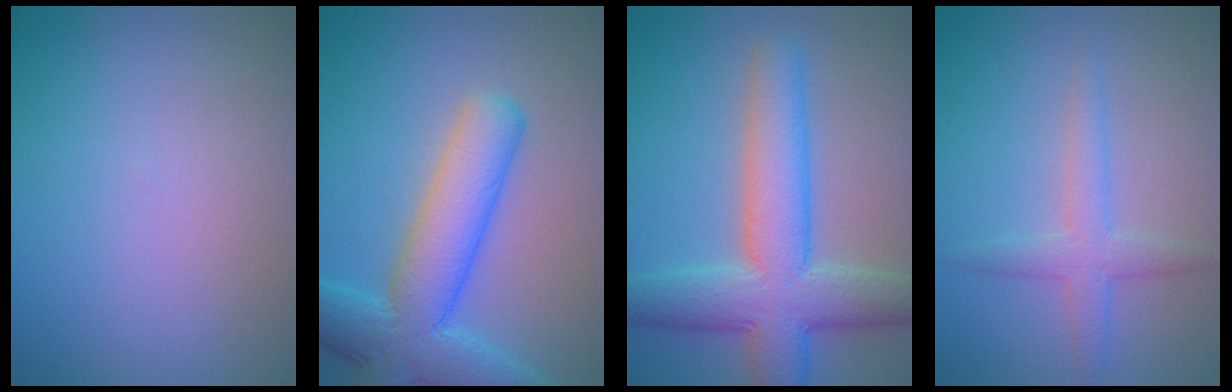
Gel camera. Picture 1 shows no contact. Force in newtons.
{"total": 8.7, "press": 8.7, "slide": 0.4}
{"total": 8.4, "press": 8.4, "slide": 0.4}
{"total": 2.6, "press": 2.6, "slide": 0.1}